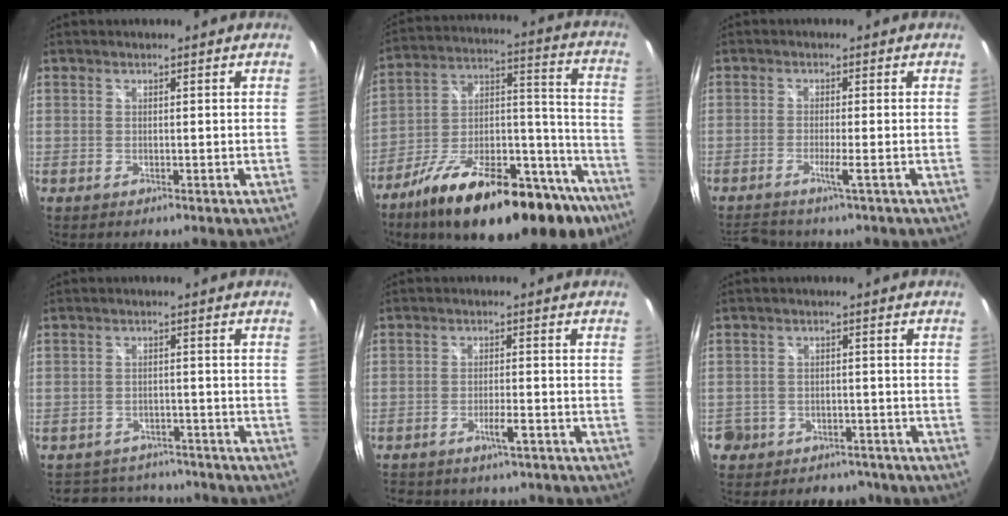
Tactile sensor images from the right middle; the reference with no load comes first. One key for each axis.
{"total": 31.6, "fx": -21.4, "fy": 10.9, "fz": 20.5, "tx": -0.289, "ty": 0.004, "tz": -0.314}
{"total": 5.0, "fx": -3.9, "fy": -0.1, "fz": 3.0, "tx": -0.067, "ty": -0.007, "tz": -0.071}
{"total": 10.5, "fx": -9.3, "fy": 4.3, "fz": 2.3, "tx": -0.057, "ty": 0.015, "tz": -0.123}
{"total": 4.6, "fx": -3.7, "fy": 1.3, "fz": 2.3, "tx": -0.049, "ty": 0.001, "tz": -0.055}
{"total": 8.1, "fx": -5.3, "fy": 5.8, "fz": 1.5, "tx": -0.047, "ty": 0.031, "tz": -0.067}